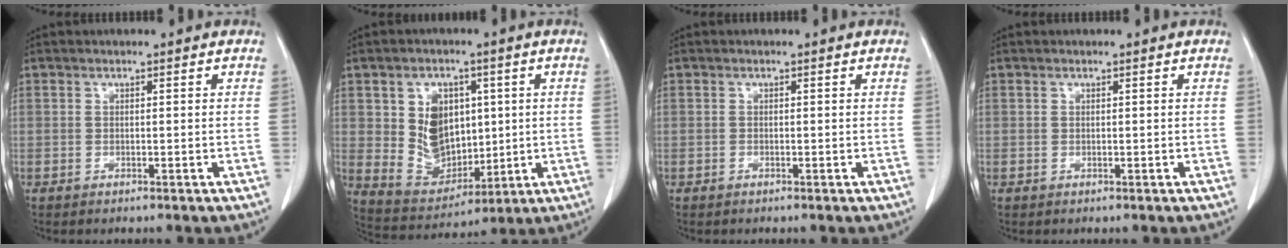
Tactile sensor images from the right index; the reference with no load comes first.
{"total": 10.8, "force": [1.9, 8.0, 7.0], "torque": [-0.133, 0.017, 0.056]}
{"total": 0.0}
{"total": 0.0}